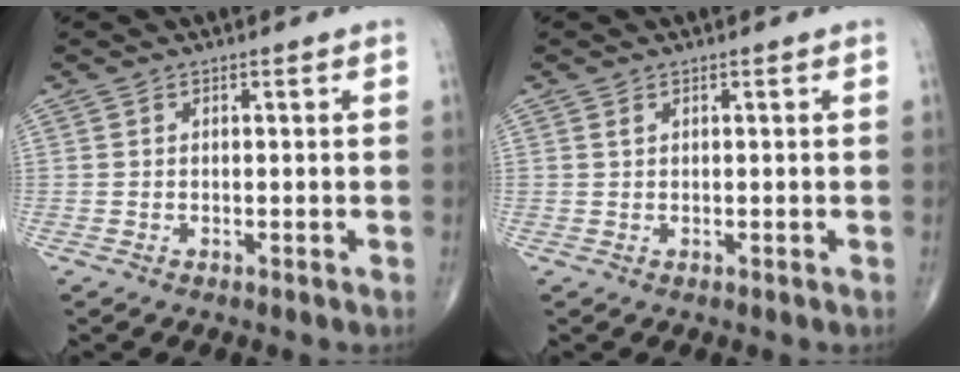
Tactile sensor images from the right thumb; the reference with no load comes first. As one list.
[{"total": 0.5, "force": [0.3, 0.3, 0.3], "torque": [-0.006, 0.003, 0.008]}]